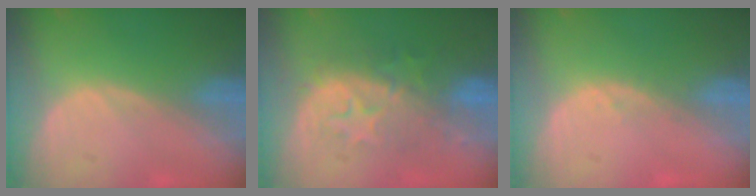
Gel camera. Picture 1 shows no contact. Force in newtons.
{"total": 8.8, "press": 8.6, "slide": 1.8}
{"total": 1.0, "press": 0.9, "slide": 0.3}